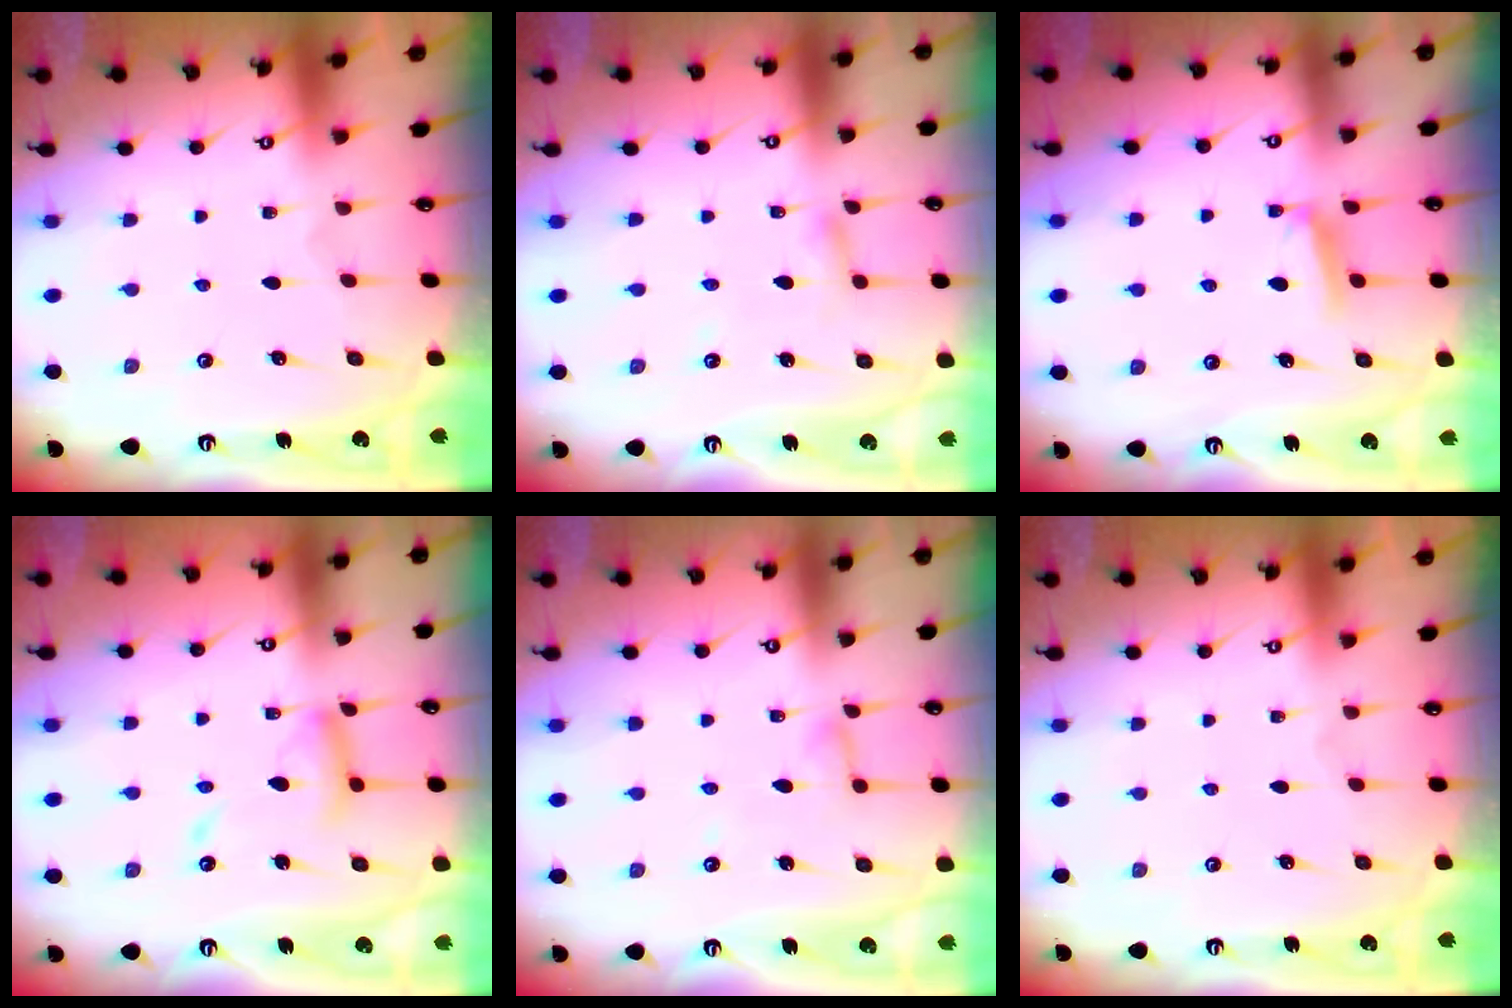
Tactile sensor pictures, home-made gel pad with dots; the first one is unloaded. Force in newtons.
{"total": 2.5, "press": 2.5, "slide": 0.2}
{"total": 5.0, "press": 5.0, "slide": 0.6}
{"total": 12.9, "press": 12.9, "slide": 1.1}
{"total": 4.1, "press": 4.1, "slide": 0.3}
{"total": 0.0}